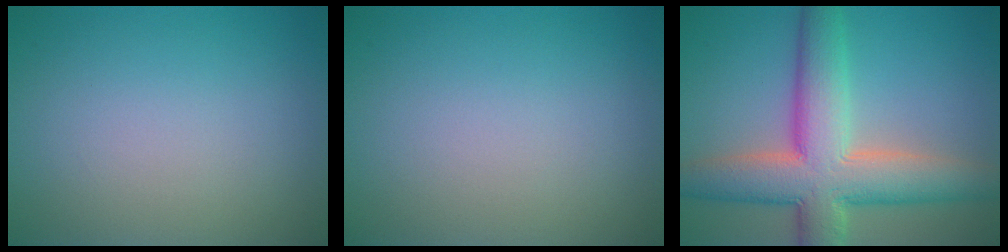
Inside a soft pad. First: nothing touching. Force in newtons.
{"total": 0.0}
{"total": 9.8, "press": 9.8, "slide": 0.8}